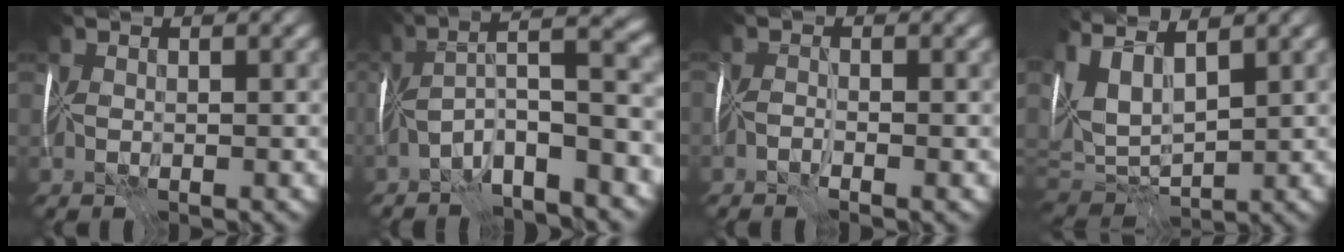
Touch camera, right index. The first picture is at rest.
{"total": 7.3, "force": [-3.8, 0.5, 6.2], "torque": [-0.093, 0.022, -0.074]}
{"total": 1.8, "force": [-1.3, -1.2, -0.4], "torque": [0.001, -0.004, -0.023]}
{"total": 5.6, "force": [2.4, 2.2, 4.5], "torque": [-0.115, 0.000, 0.047]}